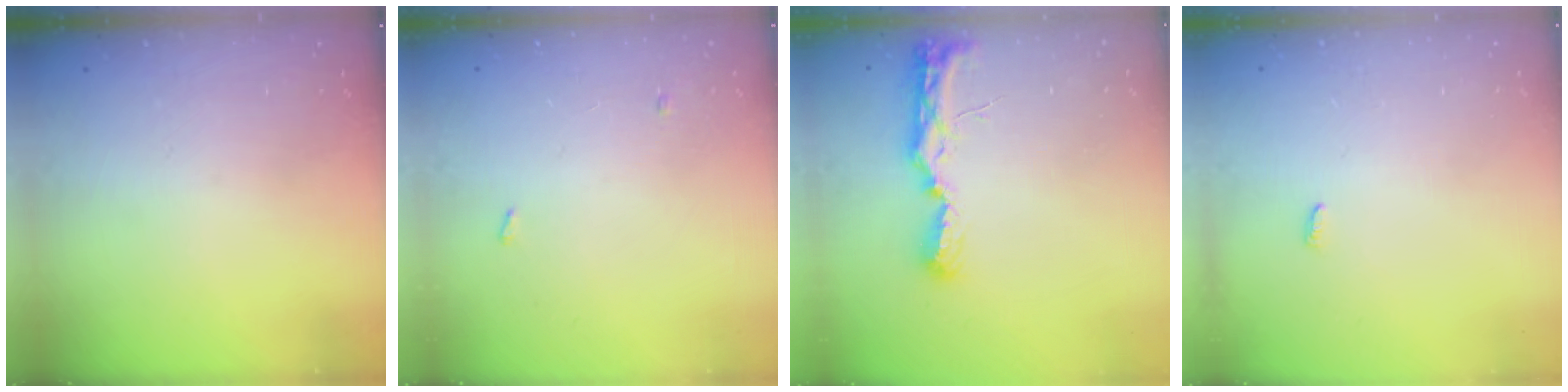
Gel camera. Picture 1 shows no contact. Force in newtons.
{"total": 6.9, "press": 2.8, "slide": 6.3}
{"total": 7.7, "press": 7.7, "slide": 0.5}
{"total": 2.4, "press": 2.4, "slide": 0.2}